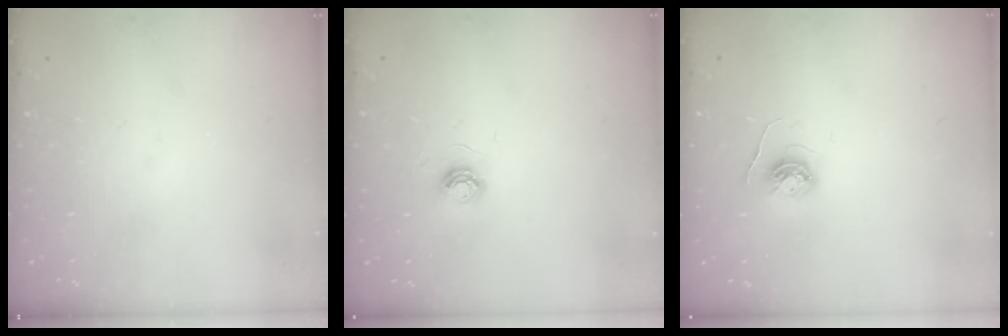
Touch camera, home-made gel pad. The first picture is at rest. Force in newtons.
{"total": 5.0, "press": 4.9, "slide": 0.4}
{"total": 4.8, "press": 4.7, "slide": 0.5}